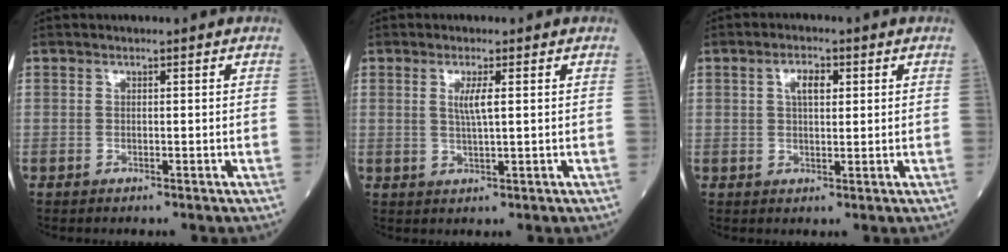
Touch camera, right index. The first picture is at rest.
{"total": 2.8, "force": [0.7, 0.0, 2.7], "torque": [-0.058, -0.003, 0.014]}
{"total": 3.6, "force": [1.3, 1.6, 3.0], "torque": [-0.056, 0.006, 0.021]}